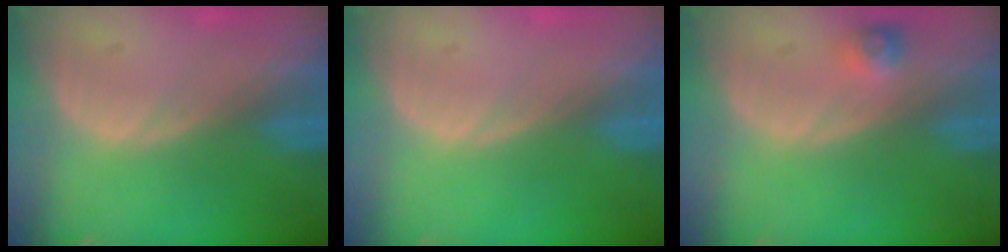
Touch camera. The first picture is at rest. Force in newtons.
{"total": 0.0}
{"total": 2.3, "press": 2.2, "slide": 0.7}